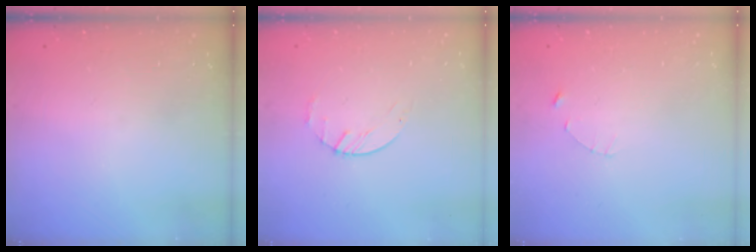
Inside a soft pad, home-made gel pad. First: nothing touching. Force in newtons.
{"total": 2.2, "press": 2.2, "slide": 0.3}
{"total": 1.2, "press": 1.1, "slide": 0.2}